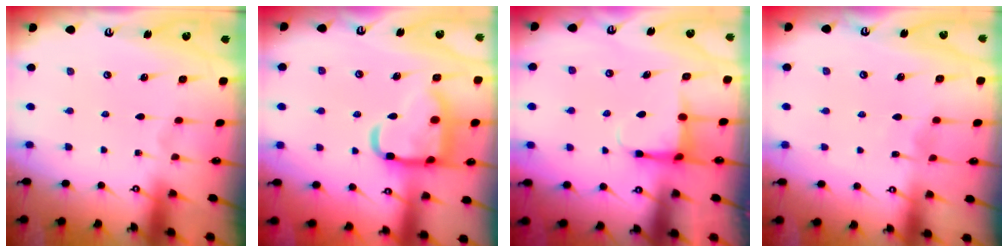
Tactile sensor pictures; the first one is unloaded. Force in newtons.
{"total": 18.5, "press": 18.5, "slide": 1.7}
{"total": 4.3, "press": 4.3, "slide": 0.5}
{"total": 4.9, "press": 4.9, "slide": 0.5}